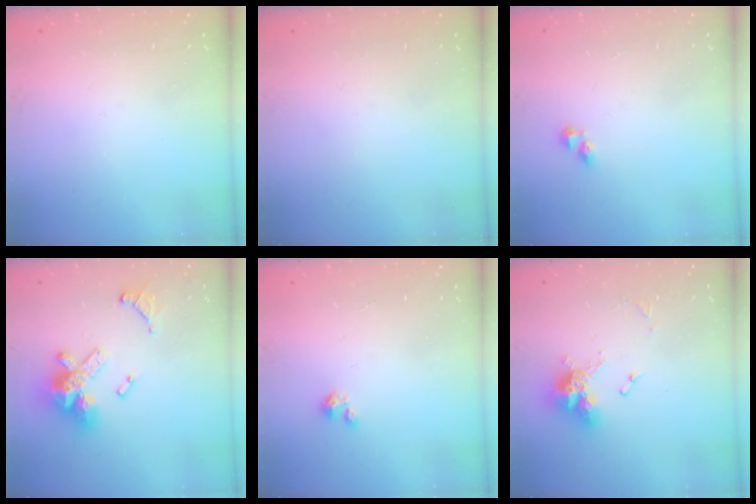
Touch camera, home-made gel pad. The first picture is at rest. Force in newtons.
{"total": 0.0}
{"total": 3.1, "press": 3.1, "slide": 0.4}
{"total": 14.2, "press": 14.2, "slide": 1.0}
{"total": 2.1, "press": 2.1, "slide": 0.2}
{"total": 11.4, "press": 11.4, "slide": 0.9}